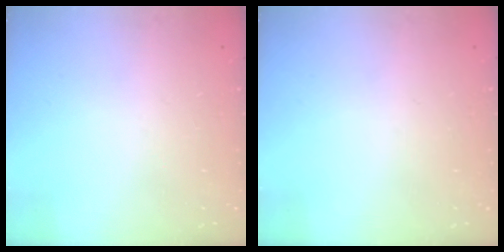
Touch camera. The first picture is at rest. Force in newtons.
{"total": 0.0}